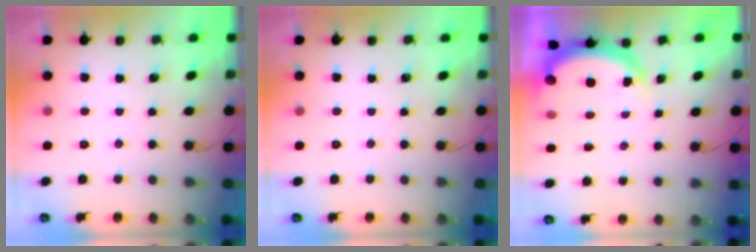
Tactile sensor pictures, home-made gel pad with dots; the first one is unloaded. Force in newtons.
{"total": 0.0}
{"total": 4.5, "press": 4.5, "slide": 0.3}